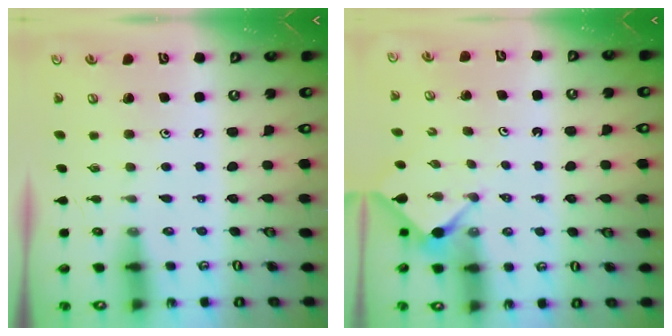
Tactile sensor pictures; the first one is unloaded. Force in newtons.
{"total": 3.0, "press": 3.0, "slide": 0.3}